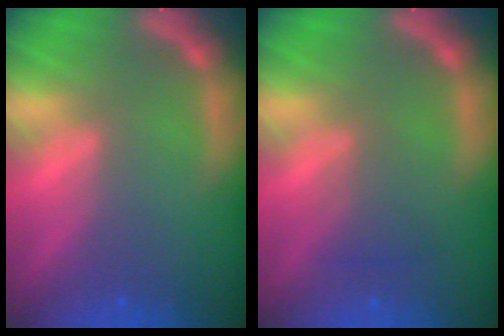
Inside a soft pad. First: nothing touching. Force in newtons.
{"total": 2.0}